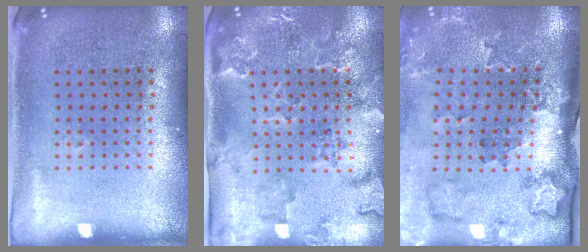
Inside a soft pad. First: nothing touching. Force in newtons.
{"total": 2.4, "press": 2.2, "slide": 0.8}
{"total": 2.2, "press": 2.0, "slide": 1.0}